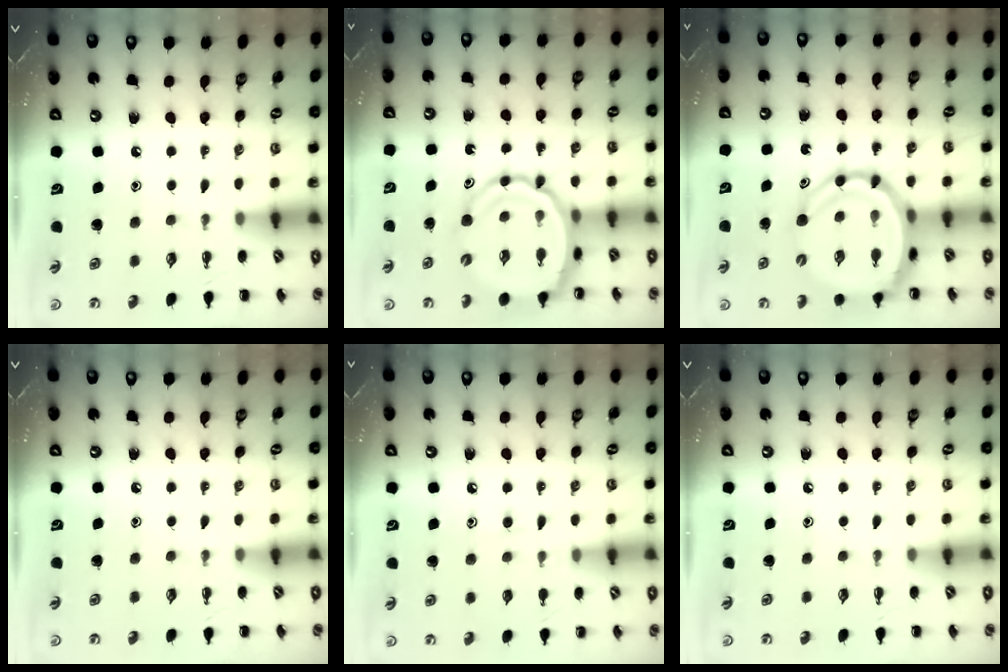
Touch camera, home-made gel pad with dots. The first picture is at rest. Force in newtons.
{"total": 12.0, "press": 11.4, "slide": 3.7}
{"total": 14.1, "press": 13.5, "slide": 4.0}
{"total": 0.0}
{"total": 7.4, "press": 7.2, "slide": 1.7}
{"total": 0.0}